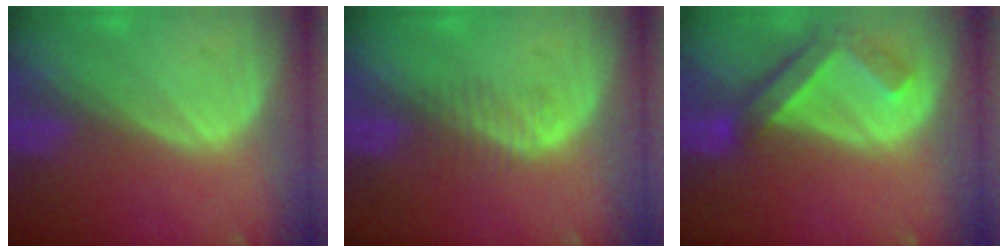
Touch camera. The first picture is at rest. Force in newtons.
{"total": 2.2, "press": 2.0, "slide": 0.9}
{"total": 6.5, "press": 5.8, "slide": 3.0}